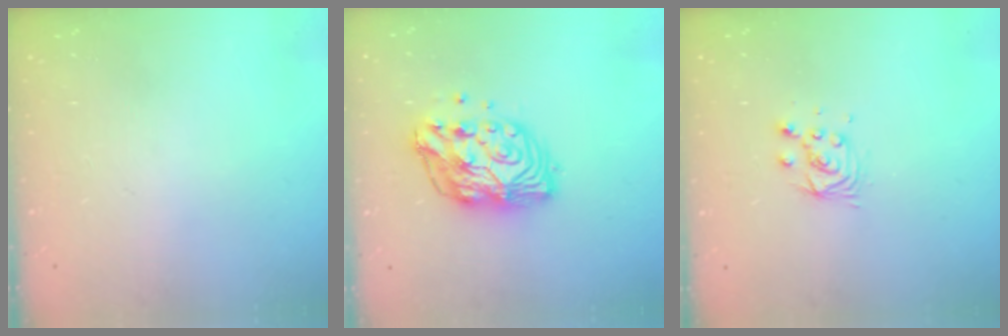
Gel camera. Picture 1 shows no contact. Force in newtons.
{"total": 12.6, "press": 12.6, "slide": 1.1}
{"total": 5.5, "press": 5.5, "slide": 0.5}